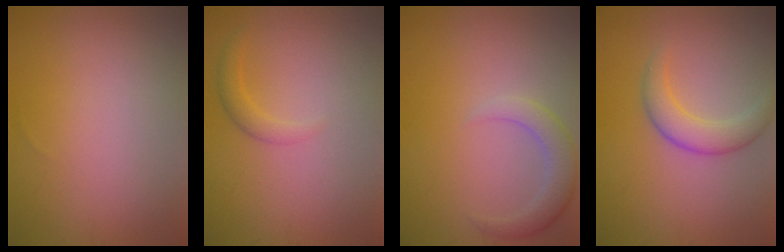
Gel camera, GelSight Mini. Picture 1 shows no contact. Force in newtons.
{"total": 1.5, "press": 1.5, "slide": 0.0}
{"total": 2.9, "press": 2.9, "slide": 0.4}
{"total": 3.1, "press": 3.1, "slide": 0.1}